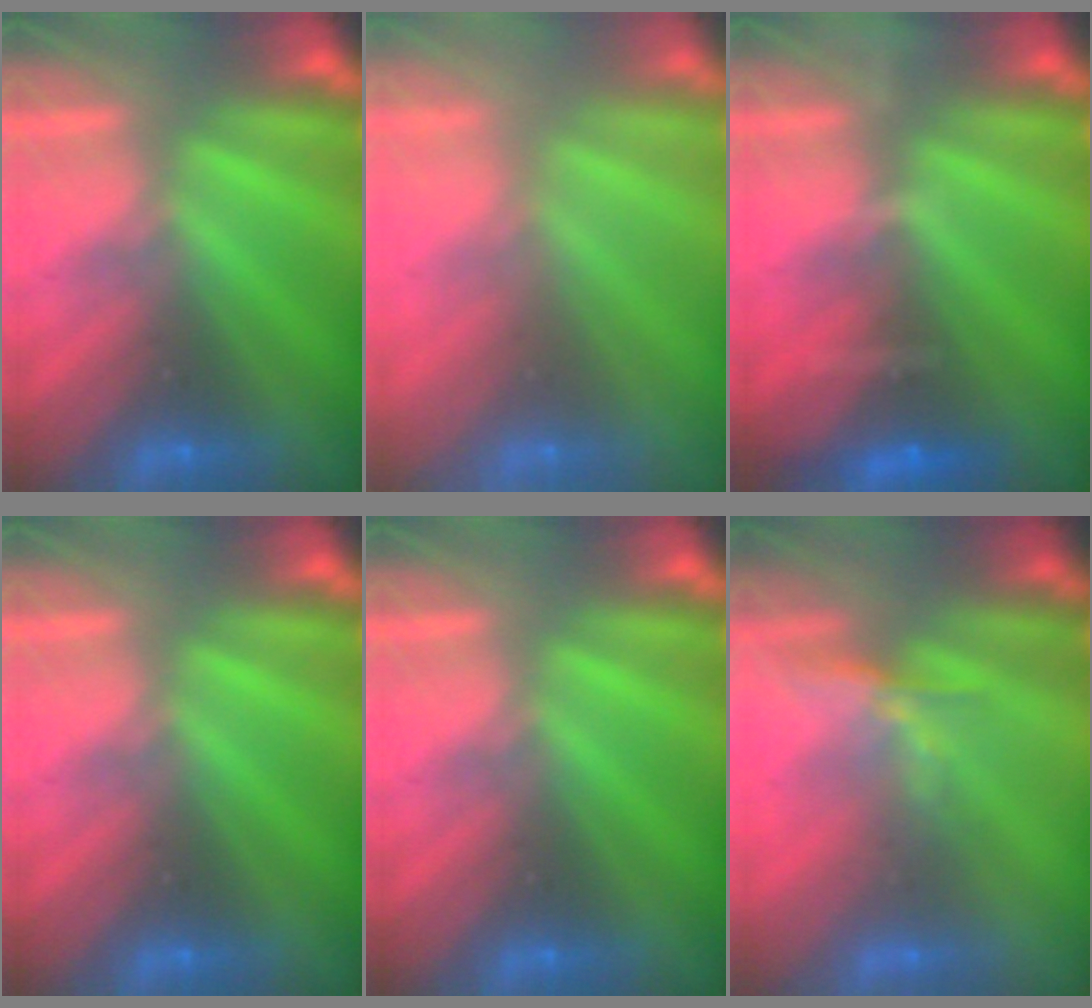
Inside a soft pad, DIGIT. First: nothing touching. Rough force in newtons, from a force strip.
{"total": 9.4}
{"total": 7.8}
{"total": 0.0}
{"total": 0.0}
{"total": 2.2}